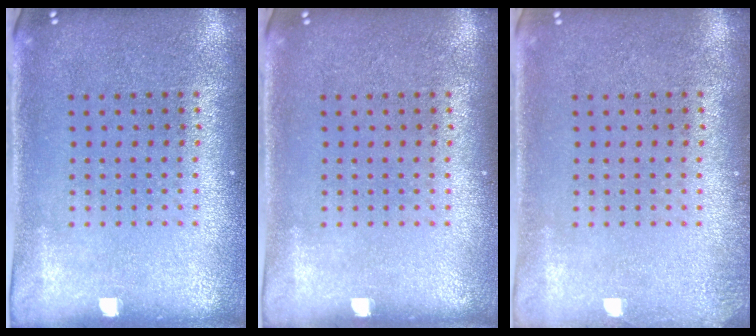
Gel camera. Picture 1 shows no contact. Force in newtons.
{"total": 0.0}
{"total": 0.8, "press": 0.8, "slide": 0.1}